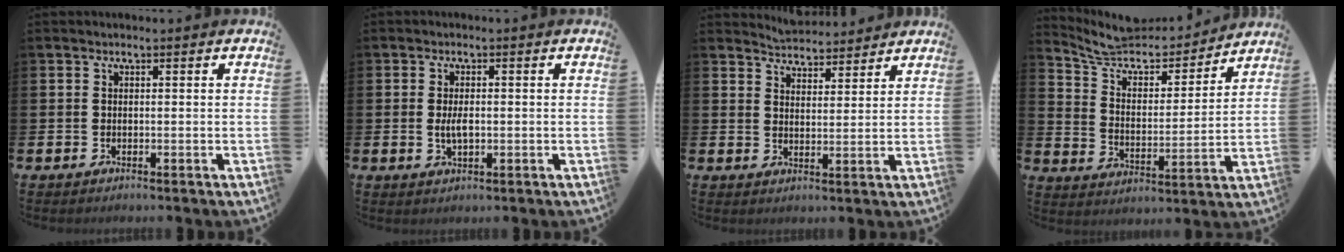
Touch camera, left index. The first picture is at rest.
{"total": 2.4, "force": [0.0, 1.1, 2.2], "torque": [-0.035, -0.001, -0.002]}
{"total": 4.3, "force": [4.2, 0.6, -0.4], "torque": [-0.011, -0.027, 0.078]}
{"total": 8.6, "force": [7.8, 2.9, 2.1], "torque": [-0.079, -0.061, 0.135]}